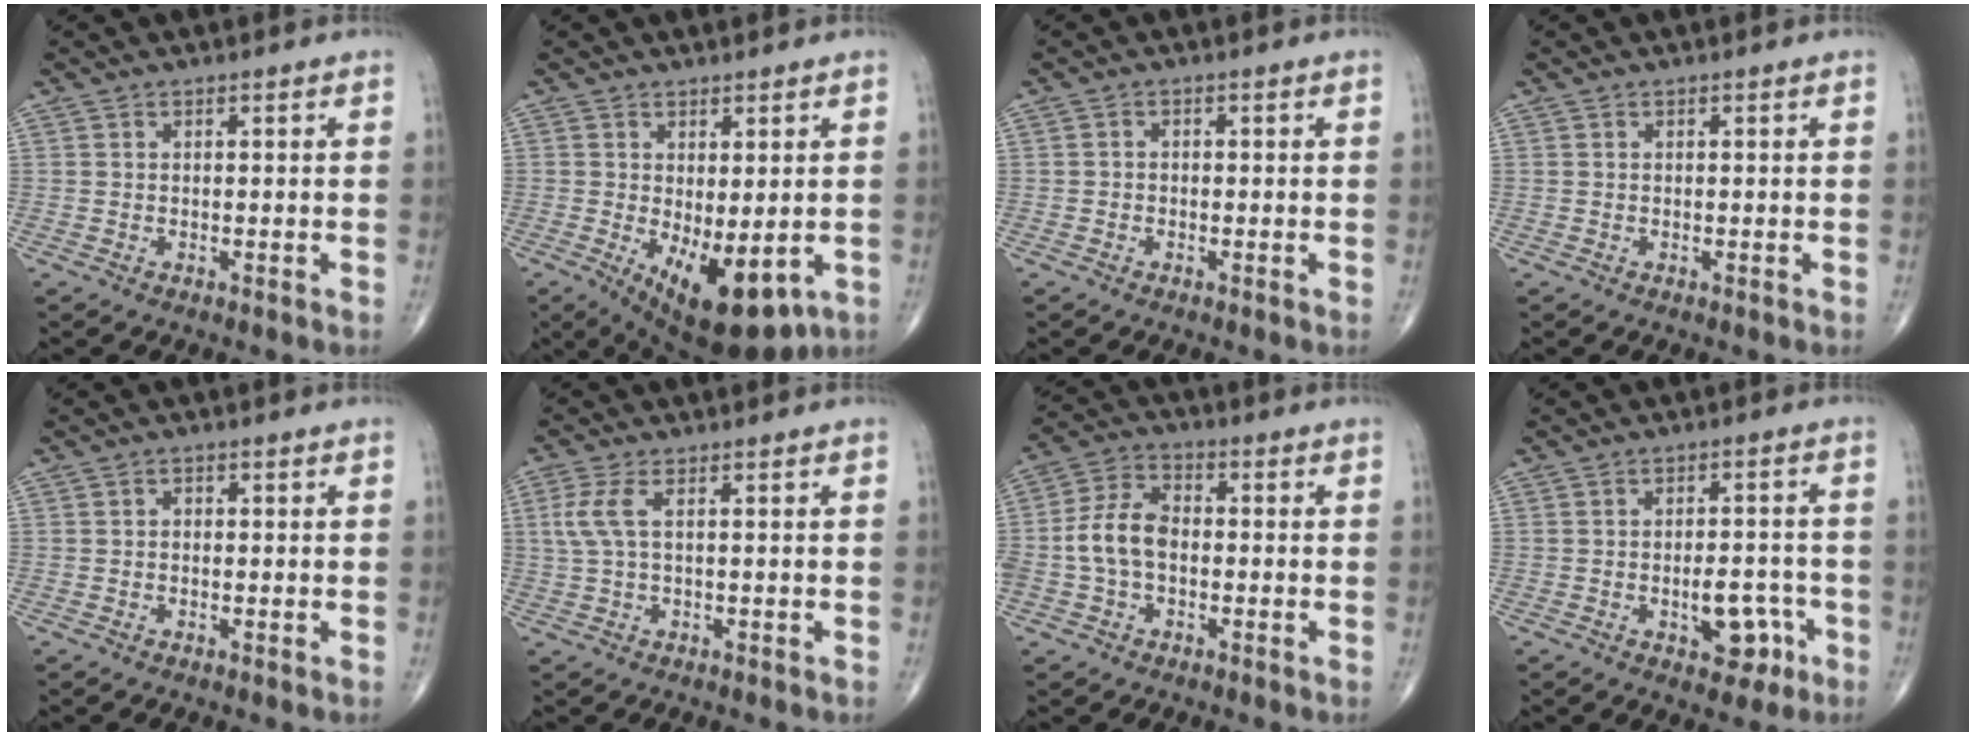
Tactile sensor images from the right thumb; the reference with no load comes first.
{"total": 12.3, "force": [-3.4, 5.5, 10.5], "torque": [-0.150, -0.018, -0.031]}
{"total": 0.8, "force": [-0.3, 0.7, 0.3], "torque": [0.001, 0.002, -0.010]}
{"total": 0.0}
{"total": 1.1, "force": [0.0, 0.8, 0.7], "torque": [-0.006, 0.006, -0.003]}
{"total": 4.1, "force": [0.8, 1.3, 3.8], "torque": [-0.115, 0.012, 0.019]}
{"total": 8.8, "force": [-1.2, 5.8, 6.6], "torque": [-0.129, 0.028, -0.032]}
{"total": 7.5, "force": [-2.9, 4.2, 5.5], "torque": [-0.051, 0.026, -0.032]}